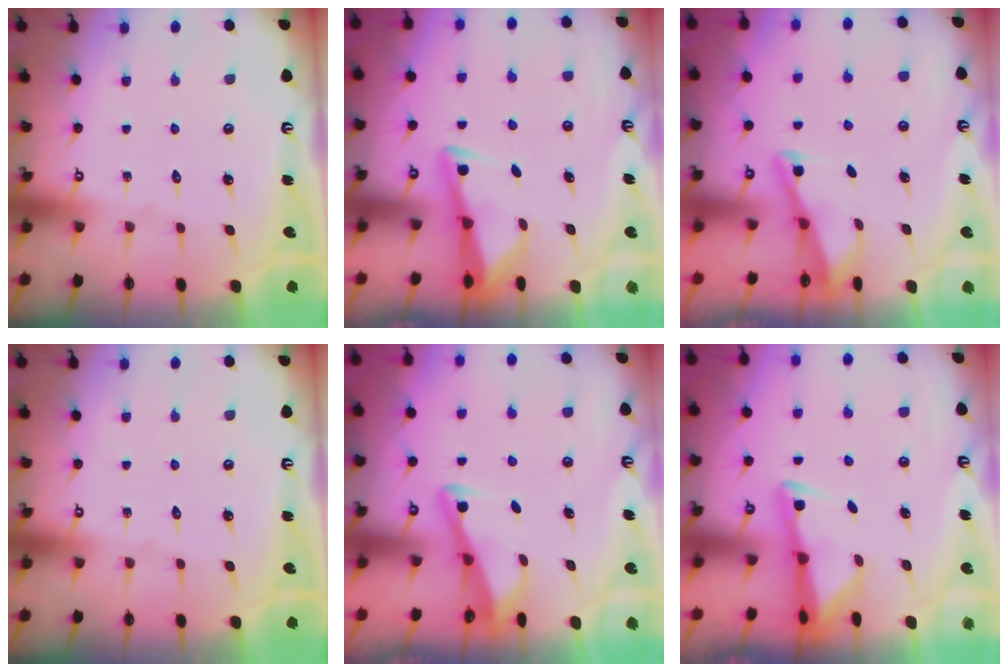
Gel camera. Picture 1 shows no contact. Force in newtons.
{"total": 3.0, "press": 3.0, "slide": 0.3}
{"total": 2.9, "press": 2.9, "slide": 0.4}
{"total": 0.0}
{"total": 3.4, "press": 3.3, "slide": 0.4}
{"total": 3.0, "press": 2.9, "slide": 0.5}